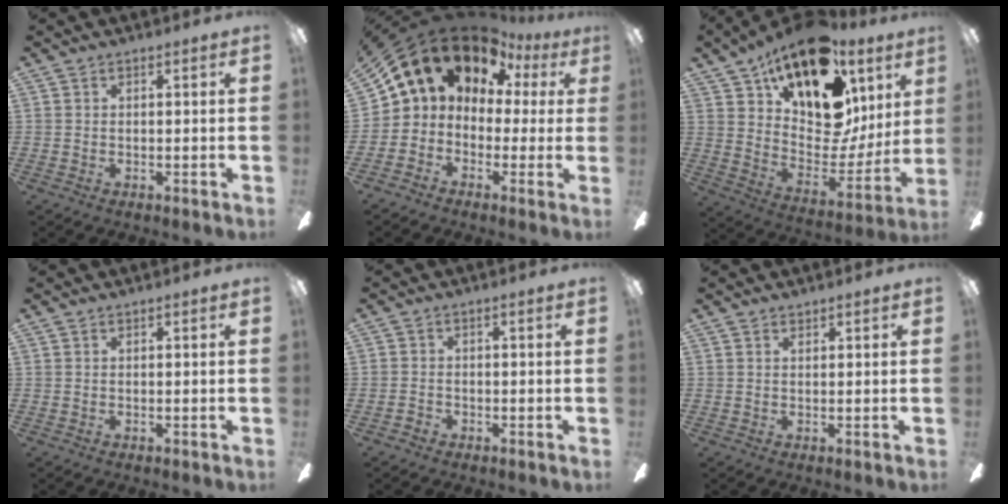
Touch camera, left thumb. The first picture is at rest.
{"total": 13.4, "force": [7.6, 9.3, 6.1], "torque": [-0.129, -0.040, 0.136]}
{"total": 23.2, "force": [14.8, 12.0, 13.2], "torque": [-0.205, -0.103, 0.265]}
{"total": 0.0}
{"total": 1.5, "force": [-1.2, 0.9, 0.1], "torque": [-0.001, 0.006, -0.025]}
{"total": 0.7, "force": [0.6, 0.3, 0.1], "torque": [-0.003, 0.001, 0.012]}